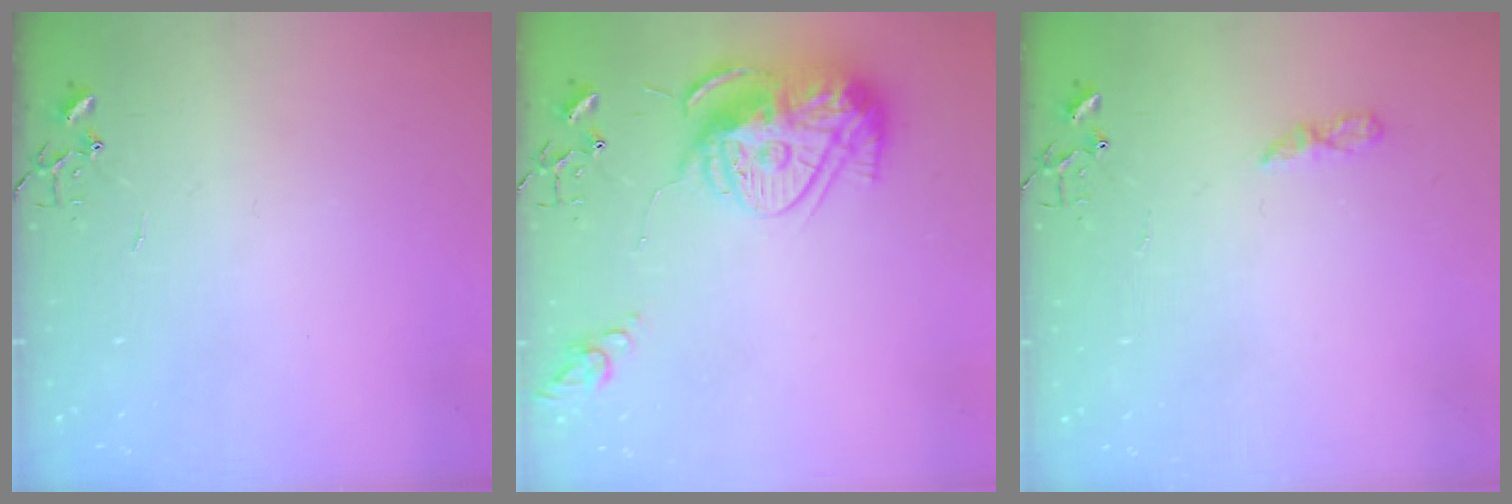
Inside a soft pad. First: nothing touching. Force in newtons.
{"total": 16.0, "press": 16.0, "slide": 1.5}
{"total": 5.3, "press": 5.3, "slide": 0.7}